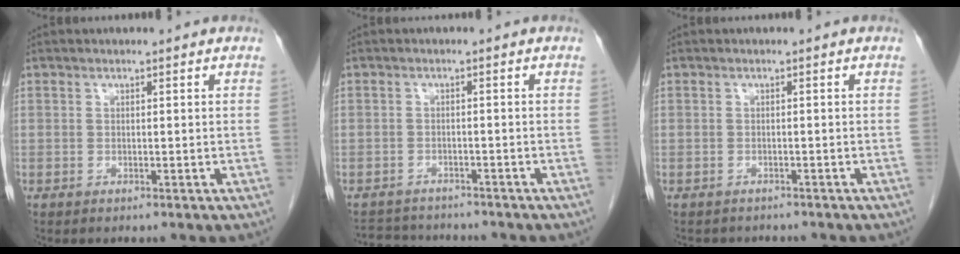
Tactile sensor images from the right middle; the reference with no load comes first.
{"total": 6.5, "force": [-6.1, 2.0, 0.9], "torque": [-0.010, 0.003, -0.089]}
{"total": 3.6, "force": [-3.2, 1.7, 0.3], "torque": [-0.009, 0.000, -0.043]}